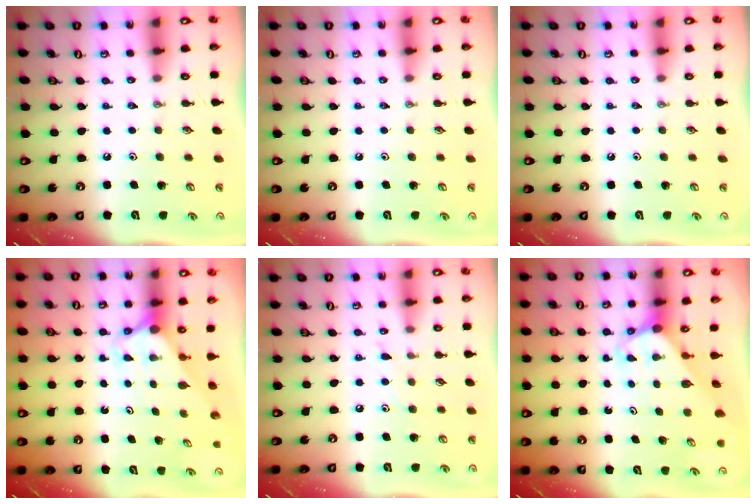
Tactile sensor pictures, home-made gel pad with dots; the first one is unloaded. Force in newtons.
{"total": 0.0}
{"total": 0.0}
{"total": 2.9, "press": 2.9, "slide": 0.0}
{"total": 4.4, "press": 4.4, "slide": 0.4}
{"total": 2.9, "press": 2.9, "slide": 0.2}